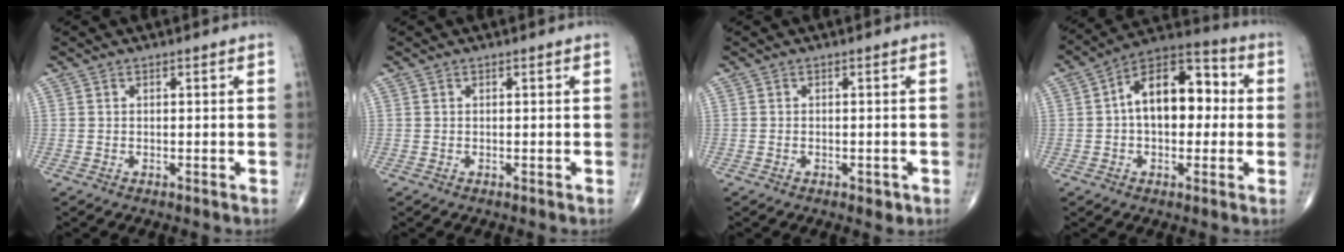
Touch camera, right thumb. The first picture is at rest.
{"total": 0.0}
{"total": 1.7, "force": [-0.7, 1.0, 1.2], "torque": [-0.015, 0.005, -0.005]}
{"total": 15.1, "force": [1.1, 9.0, 12.0], "torque": [-0.155, 0.040, 0.004]}